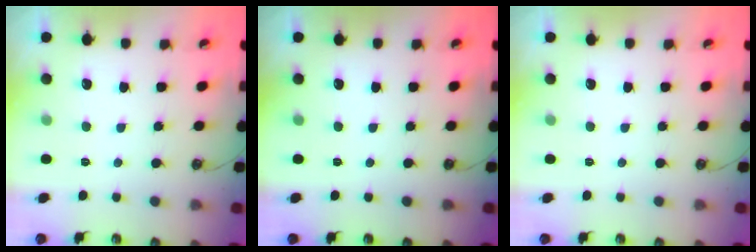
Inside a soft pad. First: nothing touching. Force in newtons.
{"total": 0.0}
{"total": 0.0}